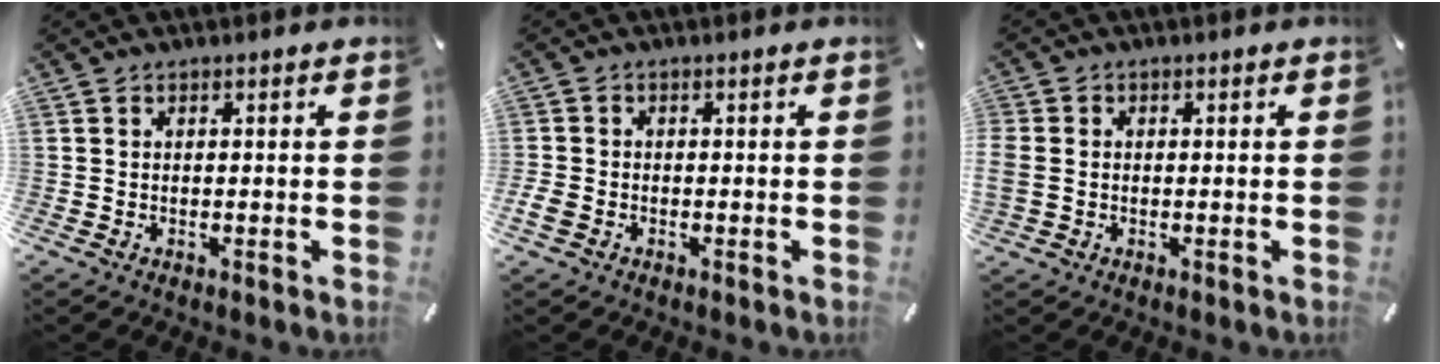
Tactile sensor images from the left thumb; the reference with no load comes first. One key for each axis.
{"total": 2.4, "fx": -1.0, "fy": 1.8, "fz": 1.1, "tx": -0.024, "ty": 0.001, "tz": -0.020}
{"total": 2.4, "fx": -0.4, "fy": 2.1, "fz": 1.1, "tx": -0.019, "ty": 0.005, "tz": -0.007}